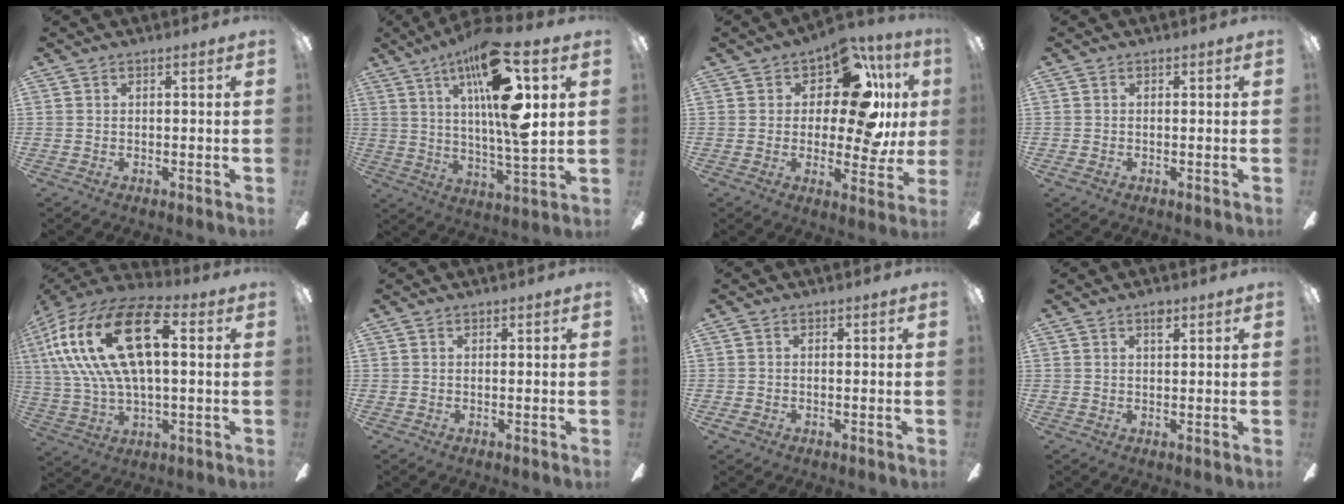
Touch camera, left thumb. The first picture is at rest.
{"total": 22.0, "force": [8.9, 5.8, 19.3], "torque": [-0.334, -0.041, 0.127]}
{"total": 16.9, "force": [7.9, 7.7, 12.7], "torque": [-0.198, -0.046, 0.134]}
{"total": 0.8, "force": [-0.4, 0.6, 0.4], "torque": [-0.006, 0.003, -0.009]}
{"total": 24.6, "force": [6.9, 12.2, 20.3], "torque": [-0.416, -0.007, 0.112]}
{"total": 0.0}
{"total": 1.3, "force": [-0.6, 1.0, 0.5], "torque": [-0.007, 0.003, -0.013]}
{"total": 2.3, "force": [1.5, 1.1, 1.4], "torque": [-0.015, -0.004, 0.023]}